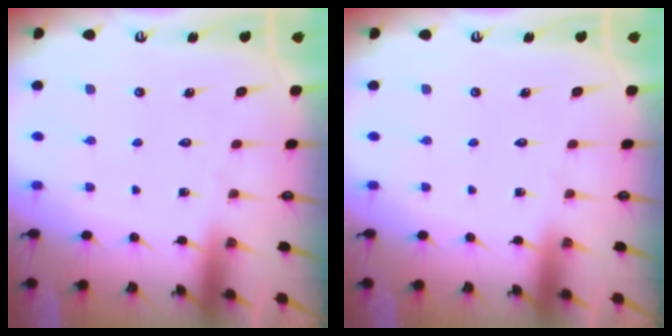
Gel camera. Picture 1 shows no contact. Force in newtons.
{"total": 0.0}